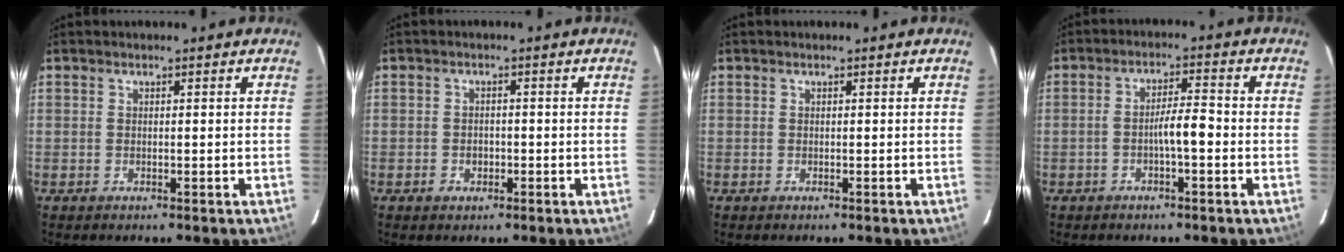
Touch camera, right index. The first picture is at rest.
{"total": 1.7, "force": [-0.7, 1.3, 0.8], "torque": [-0.011, 0.005, -0.006]}
{"total": 0.0}
{"total": 4.4, "force": [-1.3, 0.6, 4.2], "torque": [-0.070, 0.013, -0.021]}